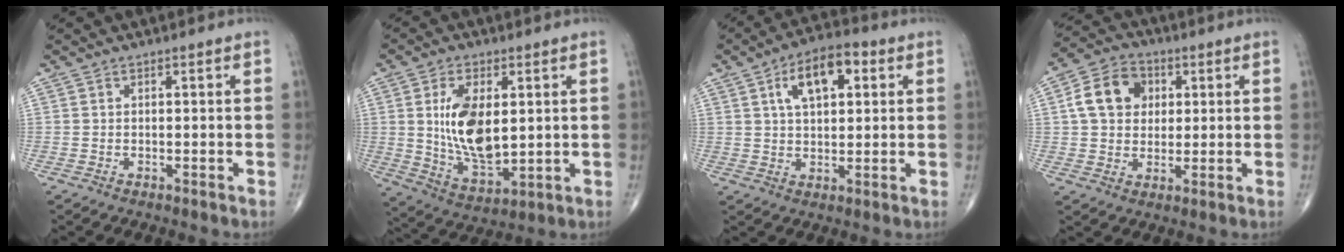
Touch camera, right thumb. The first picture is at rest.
{"total": 14.0, "force": [2.1, 7.2, 11.8], "torque": [-0.205, -0.020, 0.049]}
{"total": 10.8, "force": [3.7, 5.5, 8.6], "torque": [-0.126, 0.010, 0.054]}
{"total": 10.3, "force": [2.2, 8.1, 6.0], "torque": [-0.085, 0.007, 0.030]}